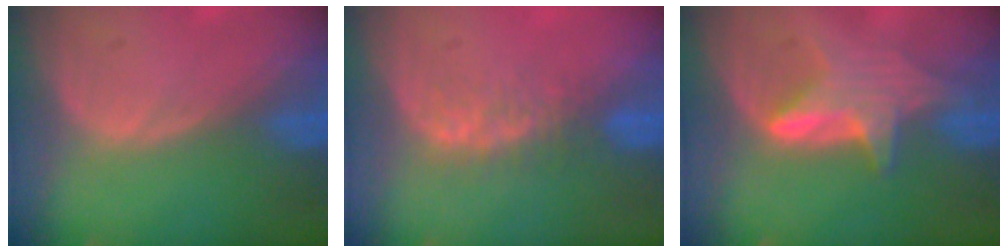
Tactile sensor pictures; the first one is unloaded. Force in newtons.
{"total": 3.3, "press": 3.0, "slide": 1.4}
{"total": 5.8, "press": 5.7, "slide": 0.9}